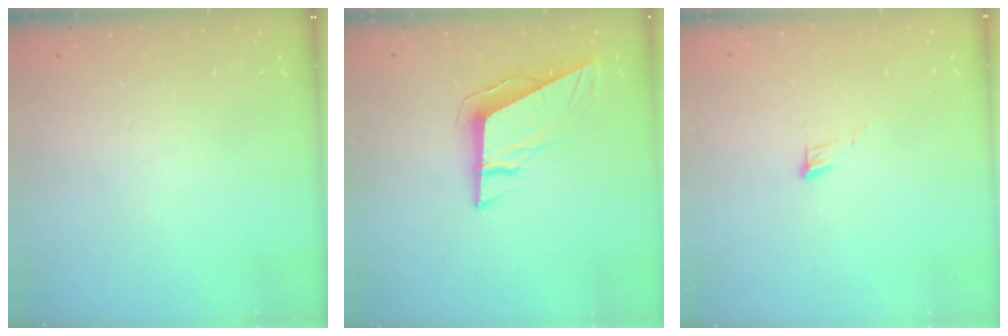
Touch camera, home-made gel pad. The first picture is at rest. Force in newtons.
{"total": 9.5, "press": 9.4, "slide": 1.7}
{"total": 3.4, "press": 3.4, "slide": 0.2}